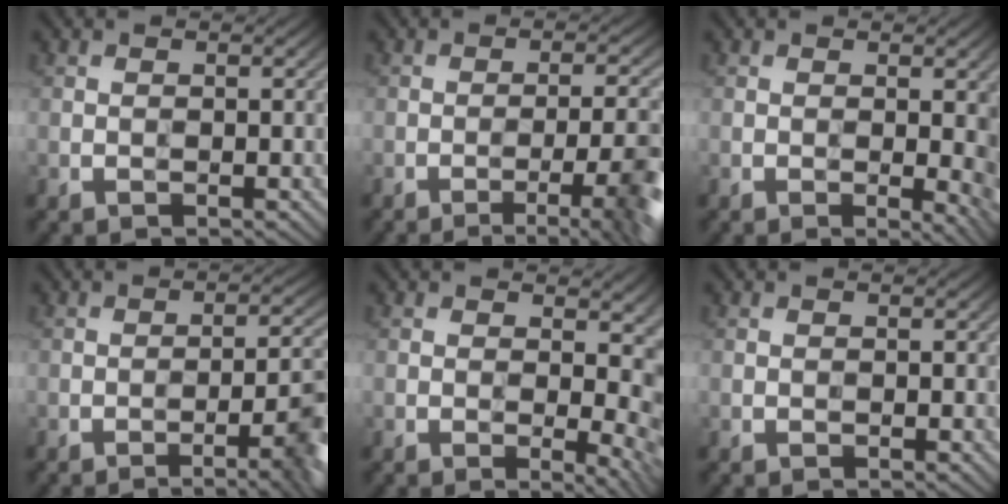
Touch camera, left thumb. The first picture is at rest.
{"total": 9.4, "force": [-3.9, 2.3, 8.2], "torque": [-0.108, -0.001, -0.049]}
{"total": 4.9, "force": [-0.2, 1.2, 4.7], "torque": [-0.059, -0.006, -0.003]}
{"total": 8.9, "force": [-3.7, 2.1, 7.8], "torque": [-0.098, 0.001, -0.048]}
{"total": 8.6, "force": [0.4, 3.7, 7.8], "torque": [-0.084, 0.003, 0.014]}
{"total": 0.0}